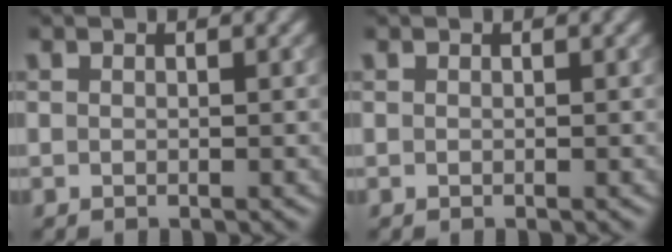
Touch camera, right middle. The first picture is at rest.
{"total": 0.0}